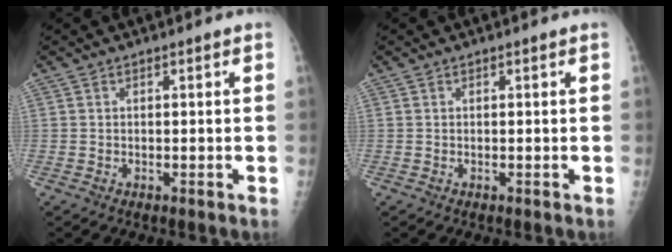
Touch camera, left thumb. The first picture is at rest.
{"total": 0.0}